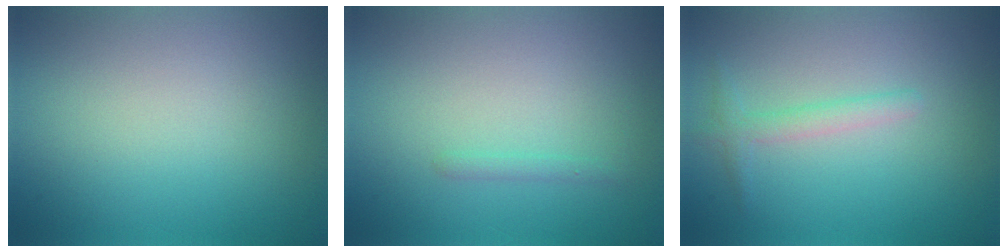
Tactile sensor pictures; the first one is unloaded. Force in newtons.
{"total": 0.7, "press": 0.7, "slide": 0.0}
{"total": 1.6, "press": 1.6, "slide": 0.1}